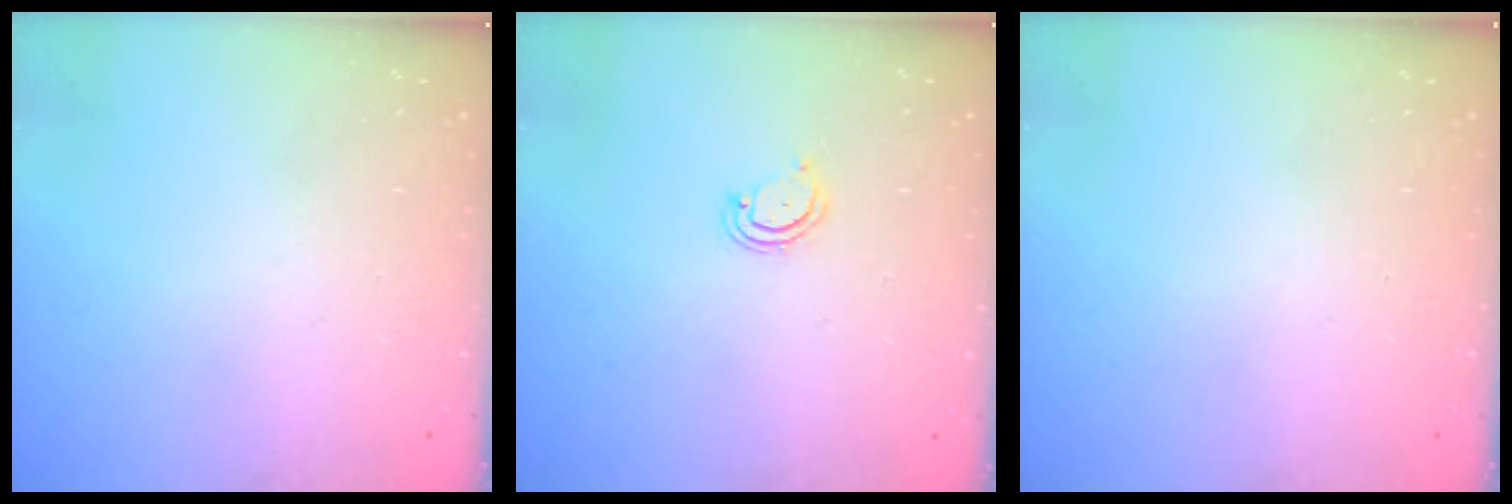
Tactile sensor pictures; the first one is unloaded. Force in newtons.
{"total": 3.9, "press": 3.9, "slide": 0.4}
{"total": 0.0}